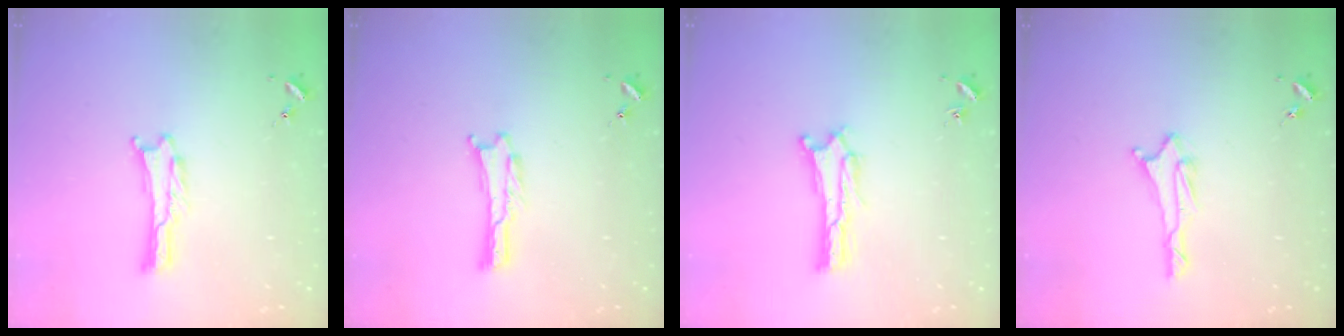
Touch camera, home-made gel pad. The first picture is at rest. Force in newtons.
{"total": 0.0}
{"total": 0.6, "press": 0.5, "slide": 0.2}
{"total": 1.7, "press": 1.6, "slide": 0.6}